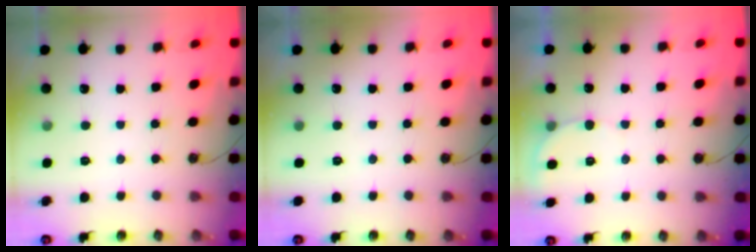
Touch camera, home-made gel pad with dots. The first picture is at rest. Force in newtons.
{"total": 1.7, "press": 0.3, "slide": 1.7}
{"total": 4.5, "press": 4.4, "slide": 0.9}